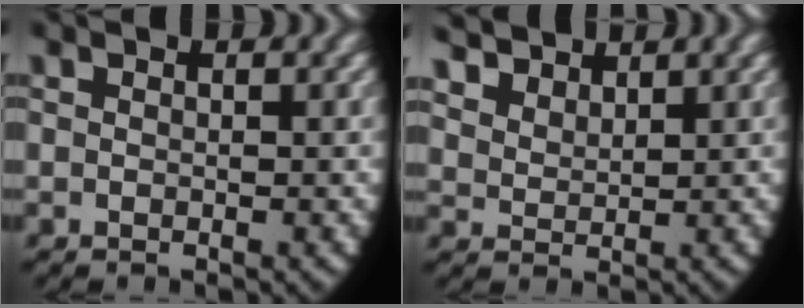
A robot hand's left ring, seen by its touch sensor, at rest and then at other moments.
{"total": 3.6, "force": [2.8, 1.8, 1.2], "torque": [-0.031, -0.005, 0.059]}